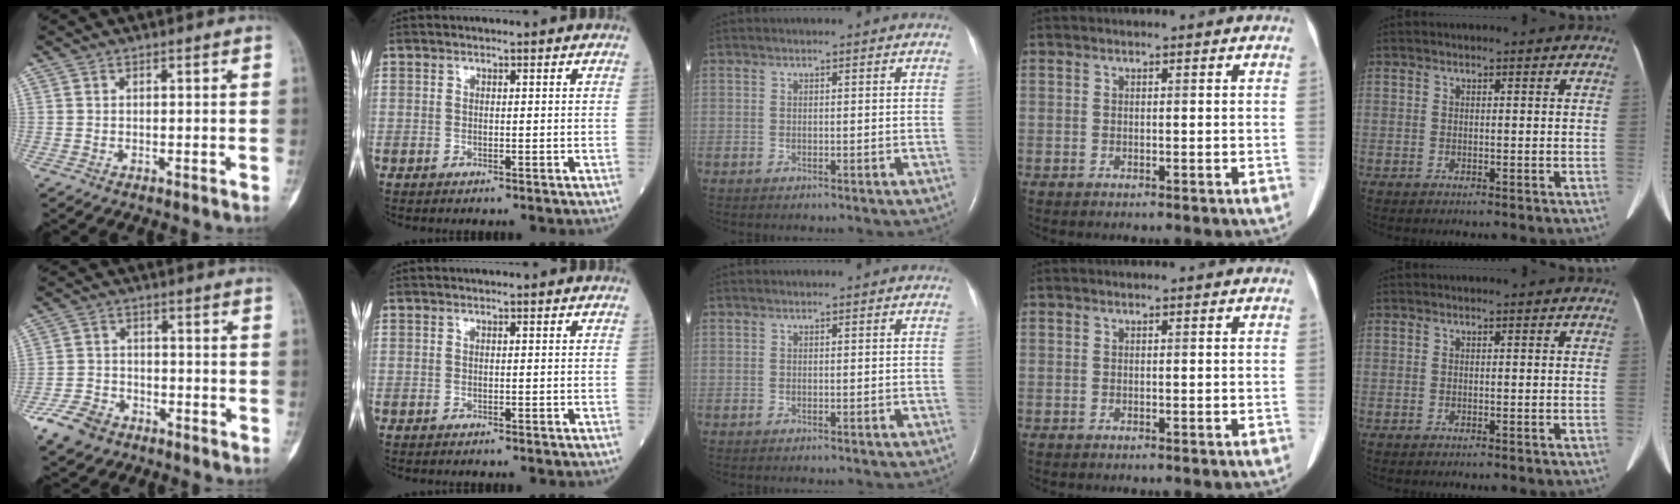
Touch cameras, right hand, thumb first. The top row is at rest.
{"thumb": {"total": 7.4, "force": [-4.8, 4.7, 2.9], "torque": [-0.049, 0.022, -0.091]}}